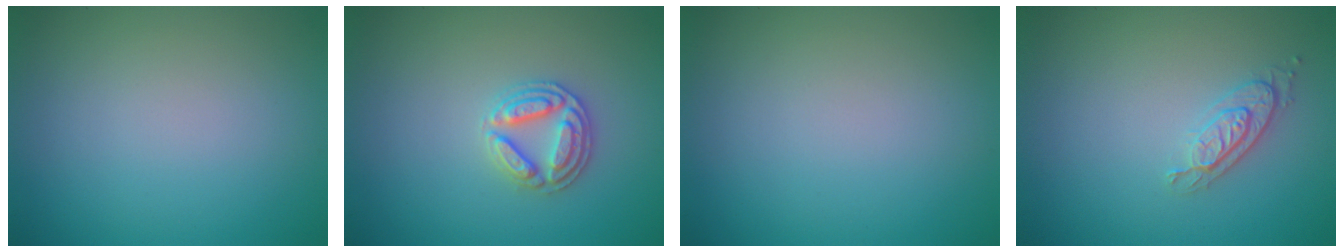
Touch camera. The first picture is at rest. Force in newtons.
{"total": 2.8, "press": 2.8, "slide": 0.3}
{"total": 0.0}
{"total": 2.0, "press": 1.8, "slide": 0.9}